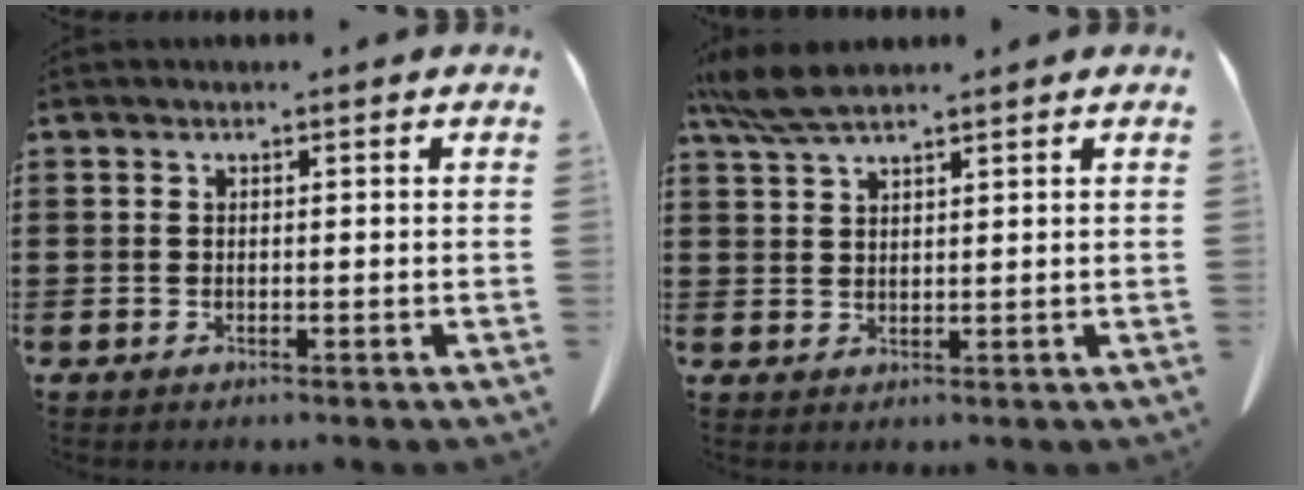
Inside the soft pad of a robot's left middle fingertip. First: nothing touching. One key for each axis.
{"total": 5.2, "fx": 4.1, "fy": 0.7, "fz": 3.1, "tx": -0.078, "ty": -0.006, "tz": 0.075}